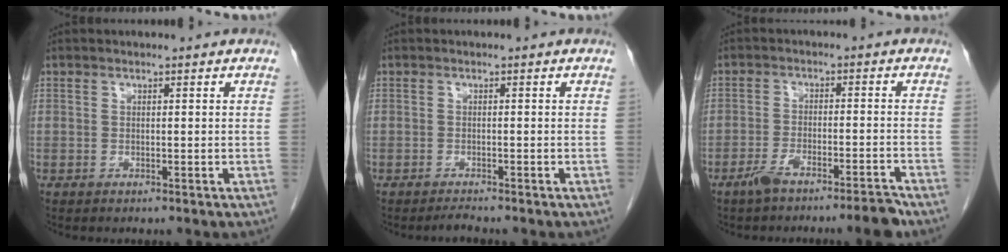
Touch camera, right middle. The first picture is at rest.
{"total": 1.1, "force": [-1.0, -0.3, 0.3], "torque": [-0.011, -0.007, -0.015]}
{"total": 5.9, "force": [-4.8, 0.0, 3.5], "torque": [-0.057, 0.000, -0.083]}